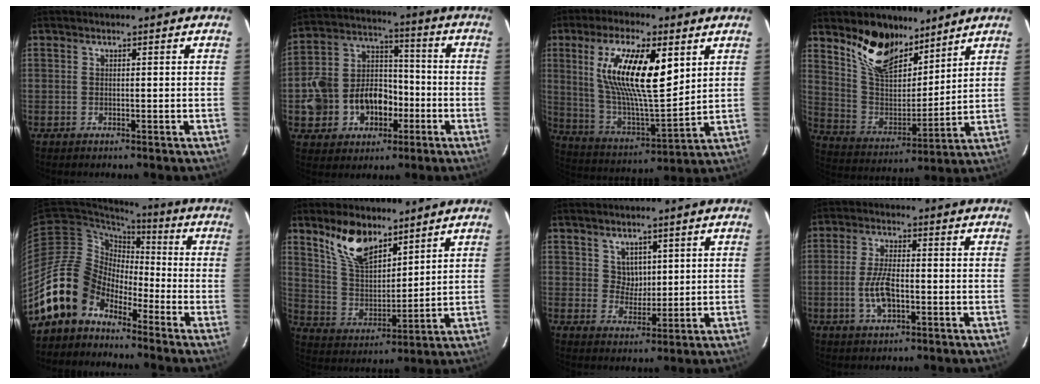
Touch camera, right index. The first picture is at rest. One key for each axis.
{"total": 15.0, "fx": -4.5, "fy": 12.3, "fz": 7.4, "tx": -0.182, "ty": 0.051, "tz": -0.057}
{"total": 19.3, "fx": 6.6, "fy": 5.9, "fz": 17.1, "tx": -0.315, "ty": 0.000, "tz": 0.126}
{"total": 15.1, "fx": 10.8, "fy": 7.3, "fz": 7.6, "tx": -0.157, "ty": 0.003, "tz": 0.206}
{"total": 14.1, "fx": -10.0, "fy": 9.3, "fz": 3.5, "tx": -0.080, "ty": 0.027, "tz": -0.183}
{"total": 11.7, "fx": 8.3, "fy": 5.1, "fz": 6.4, "tx": -0.121, "ty": 0.007, "tz": 0.165}
{"total": 3.8, "fx": 1.9, "fy": 3.2, "fz": 0.9, "tx": -0.010, "ty": 0.003, "tz": 0.038}
{"total": 6.8, "fx": -1.9, "fy": 2.8, "fz": 5.9, "tx": -0.121, "ty": 0.002, "tz": -0.034}